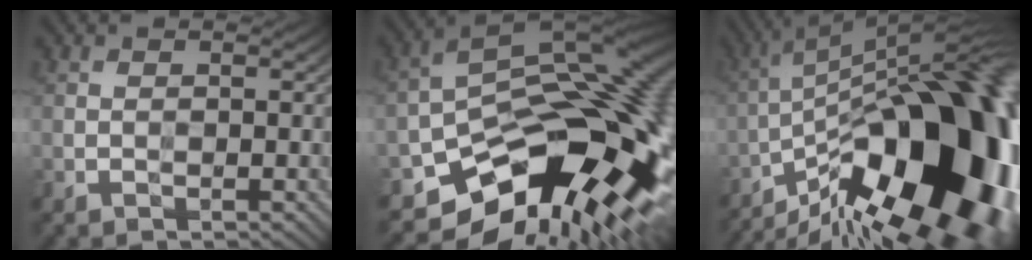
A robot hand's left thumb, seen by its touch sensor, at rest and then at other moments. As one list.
[{"total": 18.0, "force": [-7.6, 9.8, 13.1], "torque": [-0.174, -0.031, -0.116]}, {"total": 23.1, "force": [-11.1, 8.2, 18.5], "torque": [-0.240, -0.002, -0.173]}]